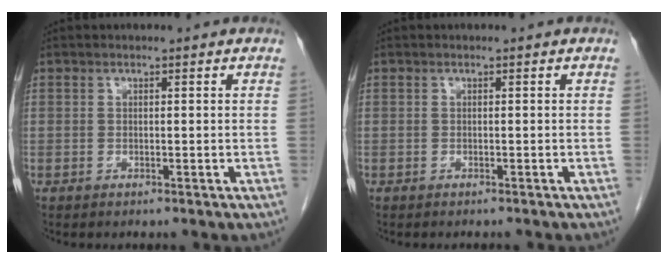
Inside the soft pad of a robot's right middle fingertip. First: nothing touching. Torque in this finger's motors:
{"motor_torque": [0.02, -0.03, -0.05, 0.00]}